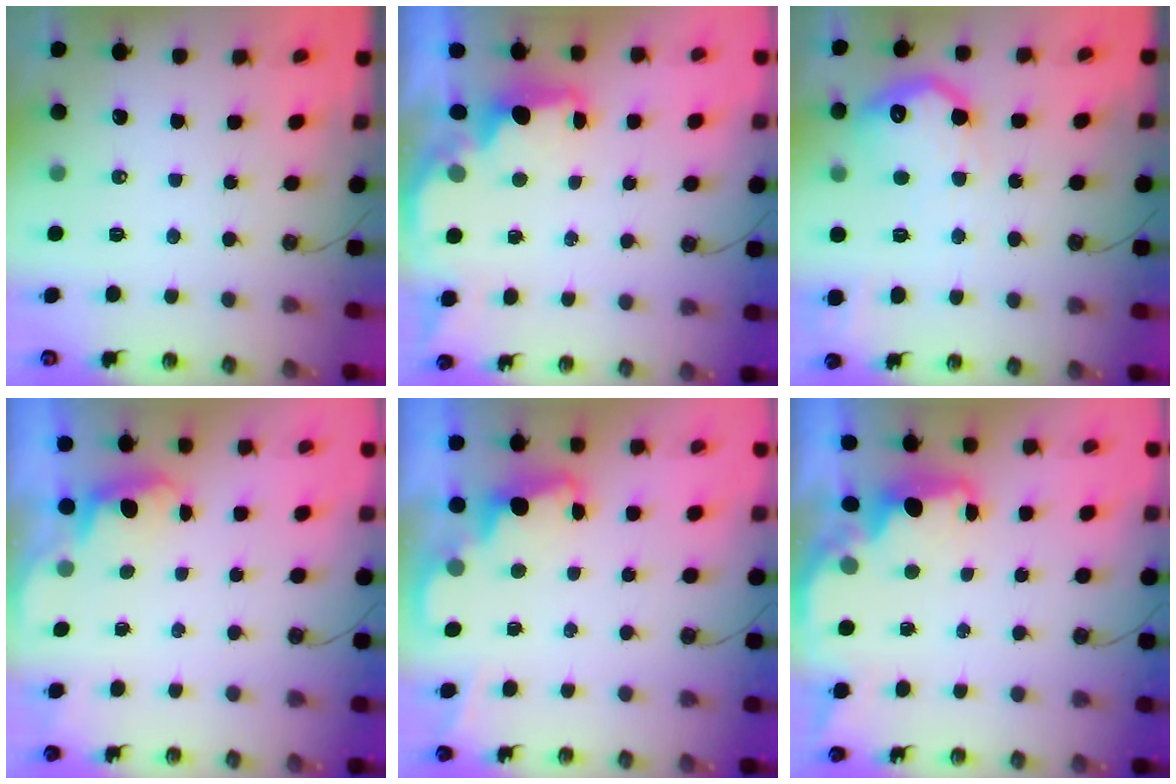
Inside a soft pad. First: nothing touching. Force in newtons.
{"total": 2.0, "press": 1.8, "slide": 0.7}
{"total": 15.9, "press": 15.8, "slide": 0.9}
{"total": 0.8, "press": 0.4, "slide": 0.7}
{"total": 2.5, "press": 2.4, "slide": 0.5}
{"total": 2.0, "press": 1.9, "slide": 0.8}